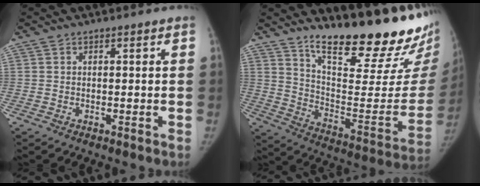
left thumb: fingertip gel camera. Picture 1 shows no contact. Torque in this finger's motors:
{"motor_torque": [0.87, 0.92, 1.35, -1.42, 0.25]}